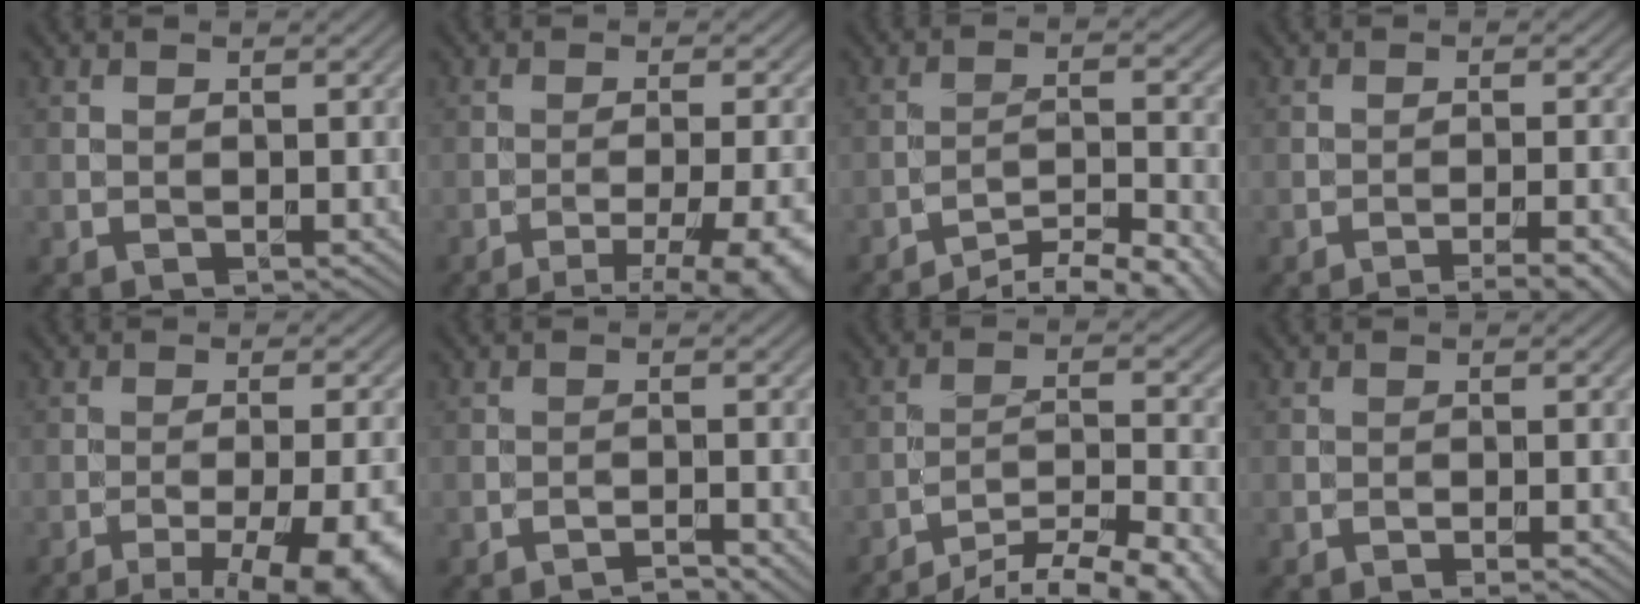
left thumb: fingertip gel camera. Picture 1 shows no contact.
{"total": 9.9, "force": [-6.3, 2.5, 7.3], "torque": [-0.093, -0.002, -0.070]}
{"total": 9.0, "force": [-7.8, 1.4, 4.2], "torque": [-0.068, 0.005, -0.113]}
{"total": 5.8, "force": [-4.1, 1.0, 4.0], "torque": [-0.051, 0.012, -0.062]}
{"total": 12.4, "force": [-7.2, 3.8, 9.4], "torque": [-0.121, -0.011, -0.079]}
{"total": 1.8, "force": [-1.4, 0.2, 1.1], "torque": [-0.017, 0.004, -0.026]}
{"total": 13.9, "force": [-12.1, 2.8, 6.4], "torque": [-0.098, -0.005, -0.167]}
{"total": 1.1, "force": [-0.6, 0.1, 0.9], "torque": [-0.016, 0.000, -0.010]}